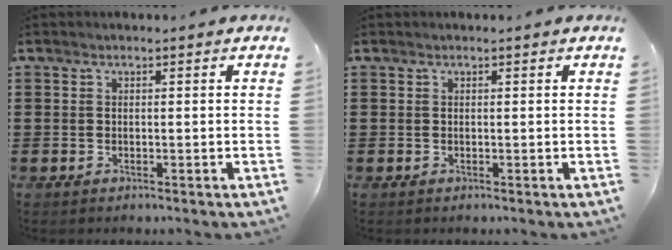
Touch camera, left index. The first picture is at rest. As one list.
[{"total": 0.0}]